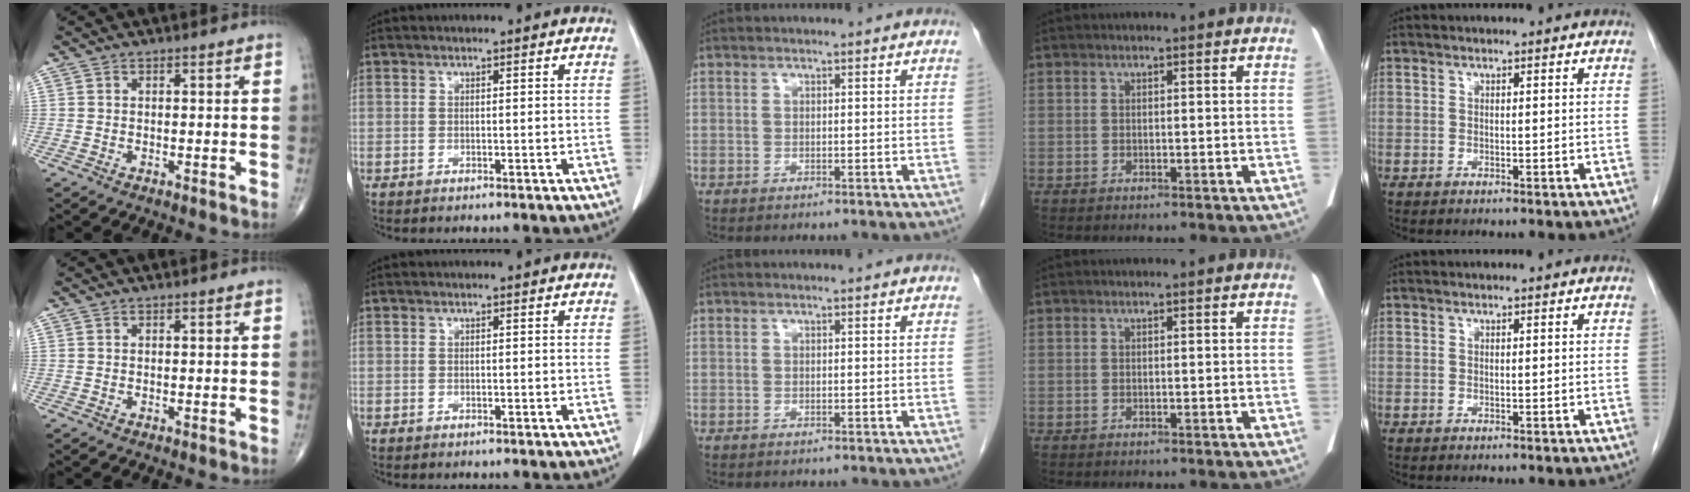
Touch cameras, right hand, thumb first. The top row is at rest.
{}